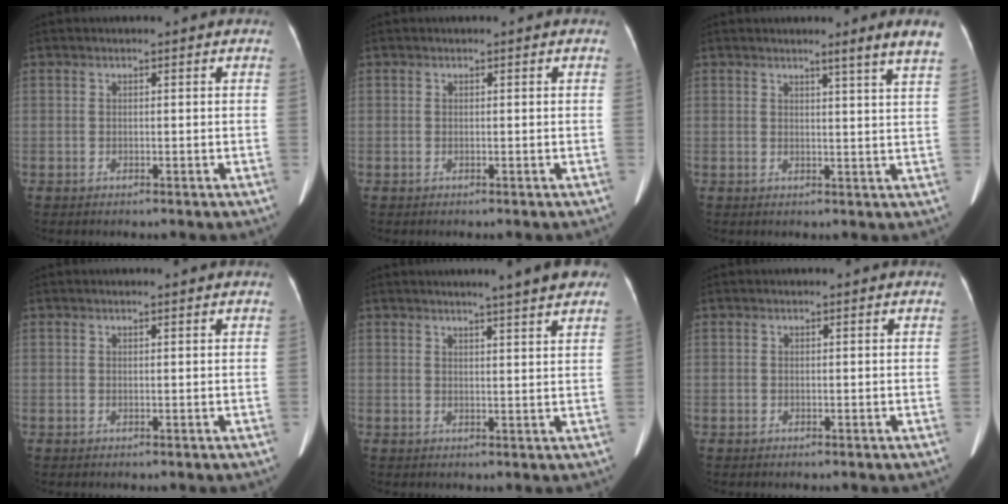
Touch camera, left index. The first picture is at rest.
{"total": 0.0}
{"total": 4.9, "force": [3.7, -1.3, 2.9], "torque": [-0.038, -0.016, 0.039]}
{"total": 0.7, "force": [0.6, 0.0, 0.3], "torque": [-0.008, 0.011, 0.012]}
{"total": 7.0, "force": [5.7, 0.0, 4.1], "torque": [-0.054, 0.007, 0.060]}
{"total": 0.0}